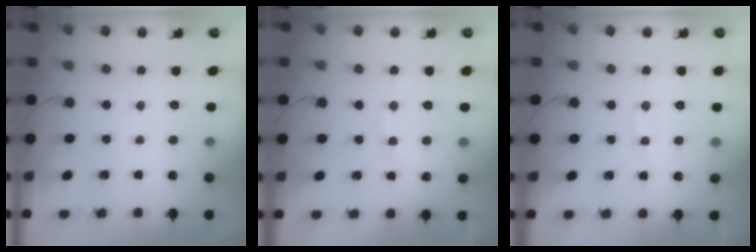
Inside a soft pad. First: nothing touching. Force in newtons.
{"total": 8.6, "press": 8.4, "slide": 1.5}
{"total": 7.5, "press": 7.5, "slide": 1.0}